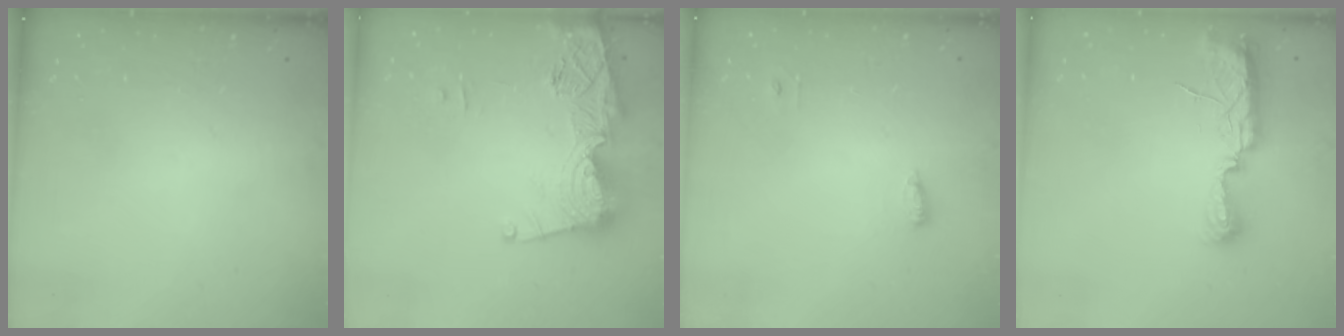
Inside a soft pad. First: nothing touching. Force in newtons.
{"total": 17.9, "press": 17.8, "slide": 1.7}
{"total": 3.7, "press": 3.6, "slide": 1.0}
{"total": 10.0, "press": 8.9, "slide": 4.5}